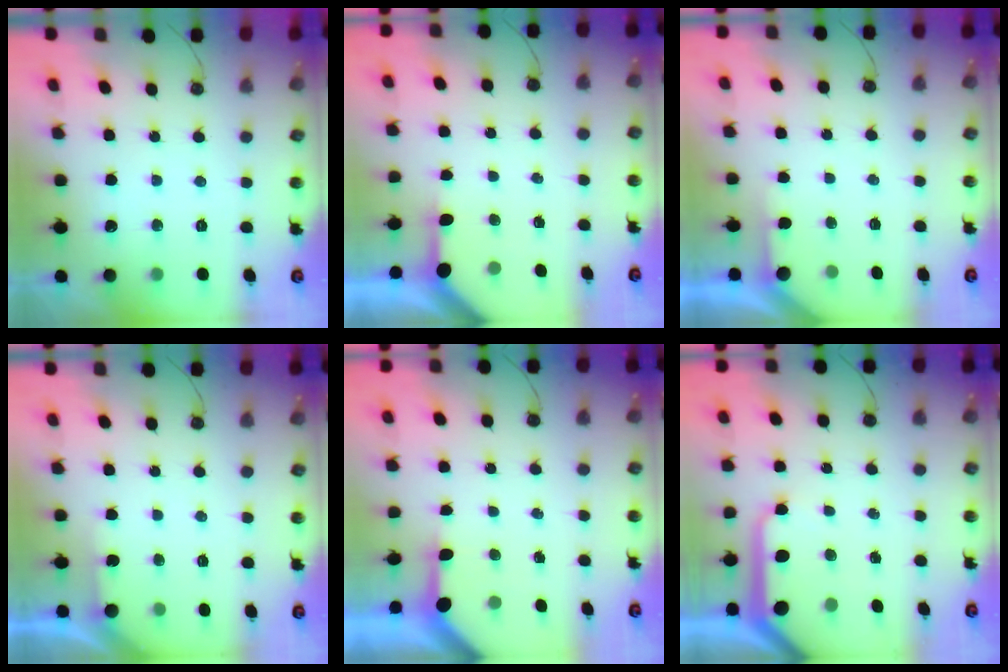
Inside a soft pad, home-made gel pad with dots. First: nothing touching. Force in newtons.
{"total": 2.9, "press": 2.9, "slide": 0.3}
{"total": 2.2, "press": 2.2, "slide": 0.2}
{"total": 1.5, "press": 1.5, "slide": 0.2}
{"total": 3.4, "press": 3.4, "slide": 0.3}
{"total": 9.6, "press": 9.5, "slide": 1.1}